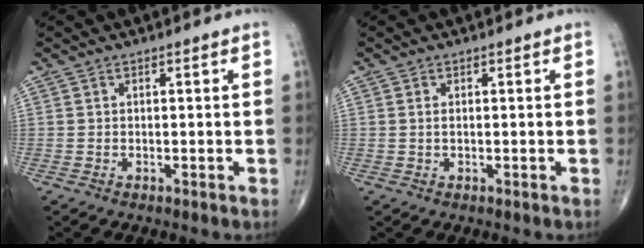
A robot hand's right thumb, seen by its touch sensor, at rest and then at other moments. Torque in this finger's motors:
{"motor_torque": [-0.12, 0.08, -0.28, -0.17, -0.06]}